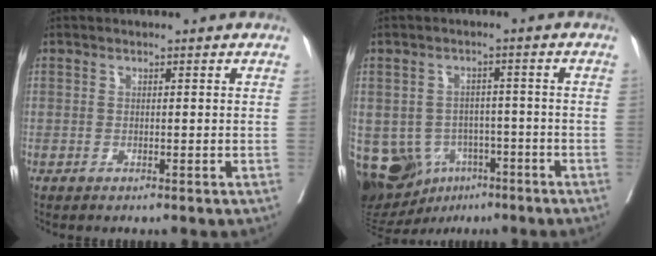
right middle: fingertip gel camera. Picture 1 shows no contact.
{"total": 11.3, "force": [-5.4, 8.7, 4.9], "torque": [-0.091, 0.015, -0.073]}